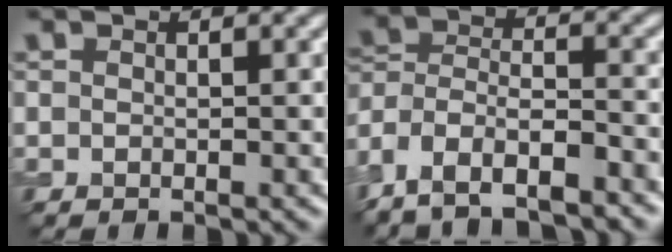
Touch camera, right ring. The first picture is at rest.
{"total": 8.2, "force": [-6.9, 3.0, 3.3], "torque": [-0.058, 0.001, -0.119]}